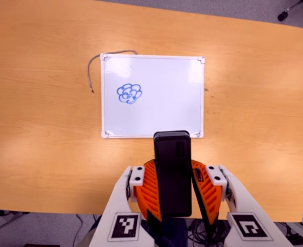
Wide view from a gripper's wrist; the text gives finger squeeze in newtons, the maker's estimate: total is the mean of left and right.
{"total": 7.6, "left": 7.3, "right": 8.0}